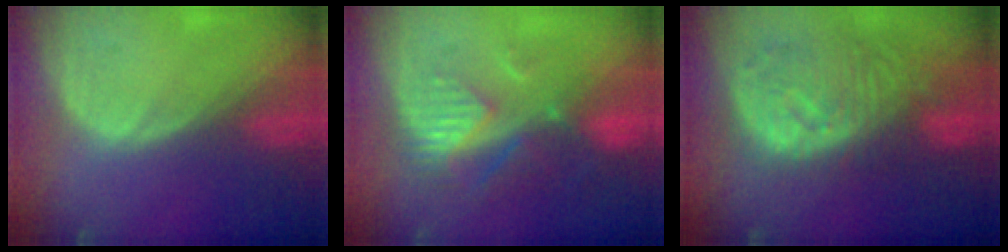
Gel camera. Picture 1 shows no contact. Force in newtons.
{"total": 8.7, "press": 7.8, "slide": 4.0}
{"total": 10.9, "press": 9.6, "slide": 5.1}